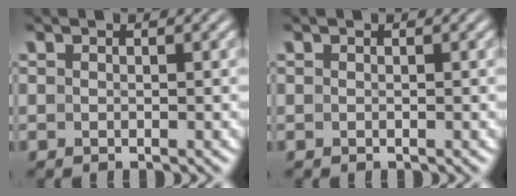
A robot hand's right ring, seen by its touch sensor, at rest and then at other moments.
{"total": 0.0}